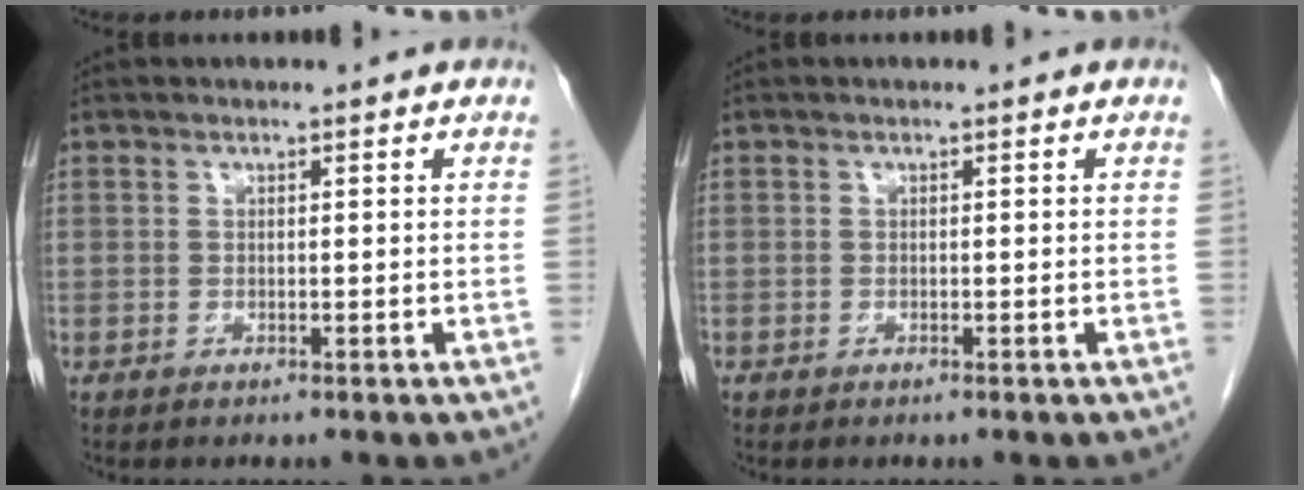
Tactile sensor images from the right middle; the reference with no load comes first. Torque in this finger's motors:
{"motor_torque": [-0.24, -0.22, 0.00, -0.01]}